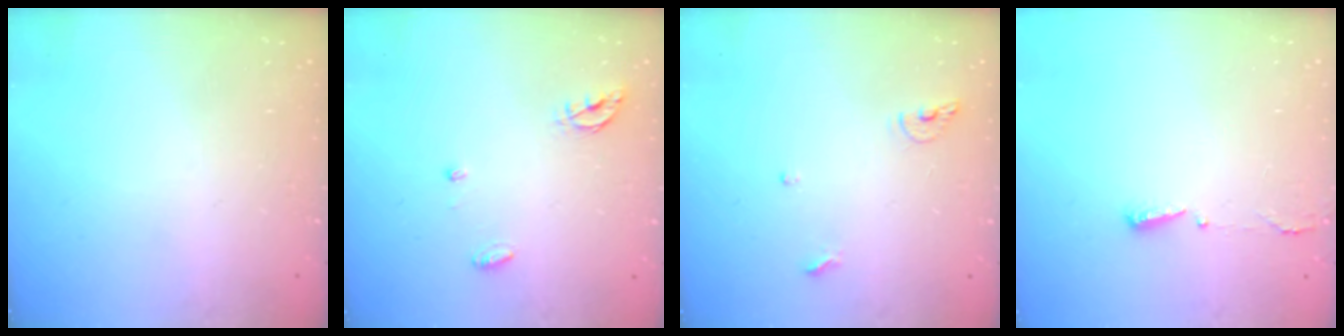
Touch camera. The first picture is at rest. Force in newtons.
{"total": 4.4, "press": 4.4, "slide": 0.4}
{"total": 6.8, "press": 6.6, "slide": 1.2}
{"total": 2.9, "press": 2.8, "slide": 0.6}